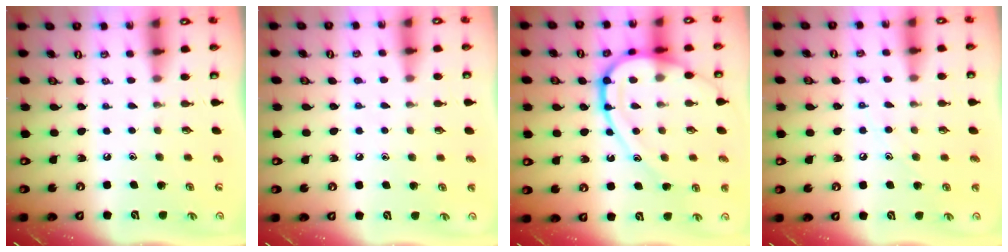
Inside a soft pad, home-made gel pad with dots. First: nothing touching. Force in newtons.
{"total": 3.1, "press": 3.1, "slide": 0.3}
{"total": 17.6, "press": 17.5, "slide": 1.7}
{"total": 7.3, "press": 7.3, "slide": 0.4}